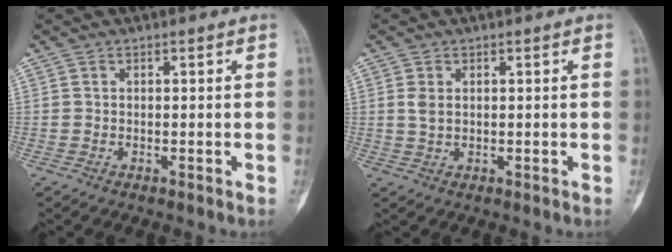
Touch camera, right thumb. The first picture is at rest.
{"total": 2.3, "force": [0.5, 1.5, 1.6], "torque": [-0.033, 0.000, 0.015]}